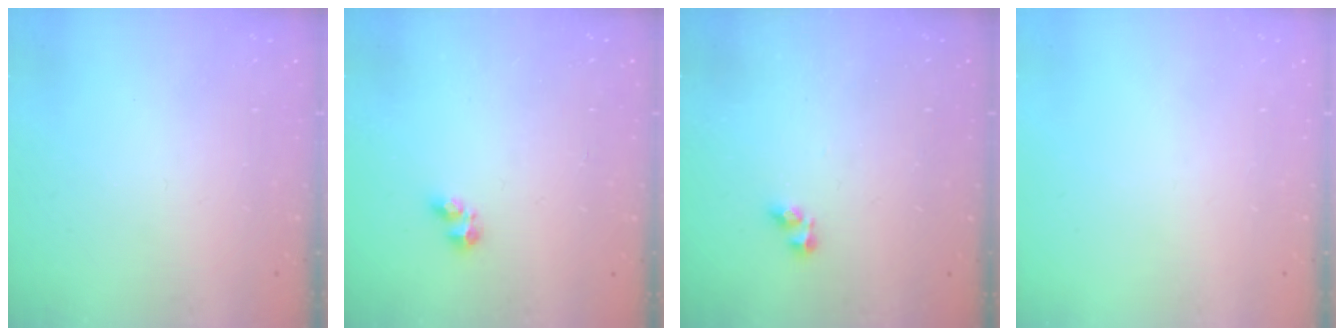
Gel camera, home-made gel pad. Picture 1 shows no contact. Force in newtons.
{"total": 2.8, "press": 2.7, "slide": 0.5}
{"total": 4.2, "press": 4.1, "slide": 0.2}
{"total": 0.0}